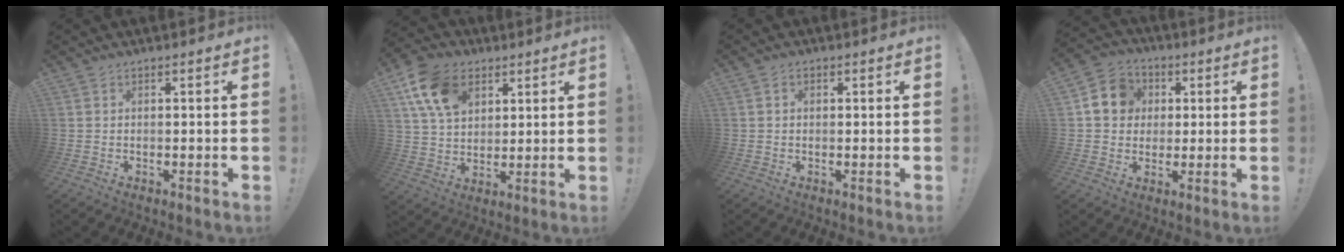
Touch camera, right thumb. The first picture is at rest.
{"total": 14.7, "force": [6.7, 10.3, 8.1], "torque": [-0.133, -0.015, 0.133]}
{"total": 1.0, "force": [0.1, 0.8, 0.5], "torque": [-0.006, 0.002, 0.000]}
{"total": 11.2, "force": [2.4, 10.0, 4.6], "torque": [-0.066, 0.010, 0.053]}